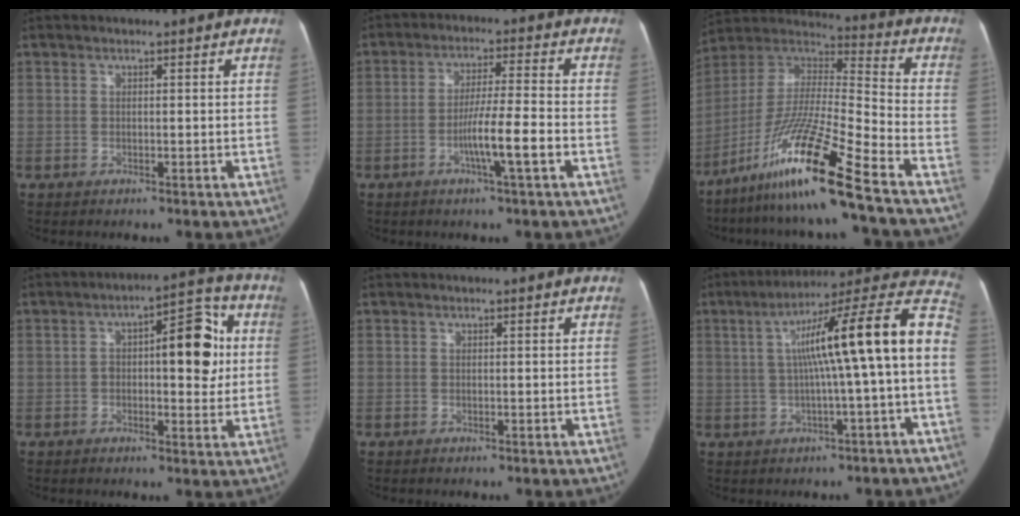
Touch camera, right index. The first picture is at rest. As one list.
[{"total": 7.6, "force": [-2.8, -0.5, 7.0], "torque": [-0.126, -0.002, -0.053]}, {"total": 19.6, "force": [-12.8, -1.3, 14.8], "torque": [-0.318, -0.025, -0.237]}, {"total": 10.4, "force": [1.1, 3.7, 9.6], "torque": [-0.123, 0.034, 0.014]}, {"total": 0.0}, {"total": 17.1, "force": [0.5, -0.1, 17.1], "torque": [-0.249, 0.044, 0.003]}]